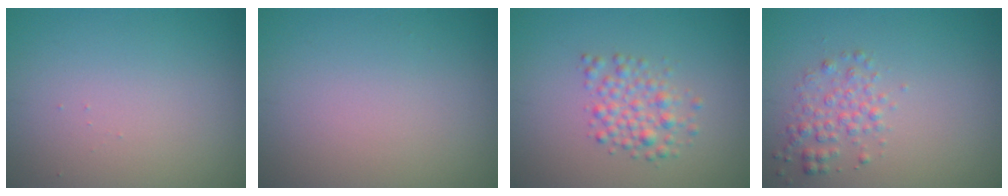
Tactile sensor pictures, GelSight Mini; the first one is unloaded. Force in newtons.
{"total": 0.0}
{"total": 2.5, "press": 2.5, "slide": 0.0}
{"total": 2.2, "press": 2.2, "slide": 0.1}